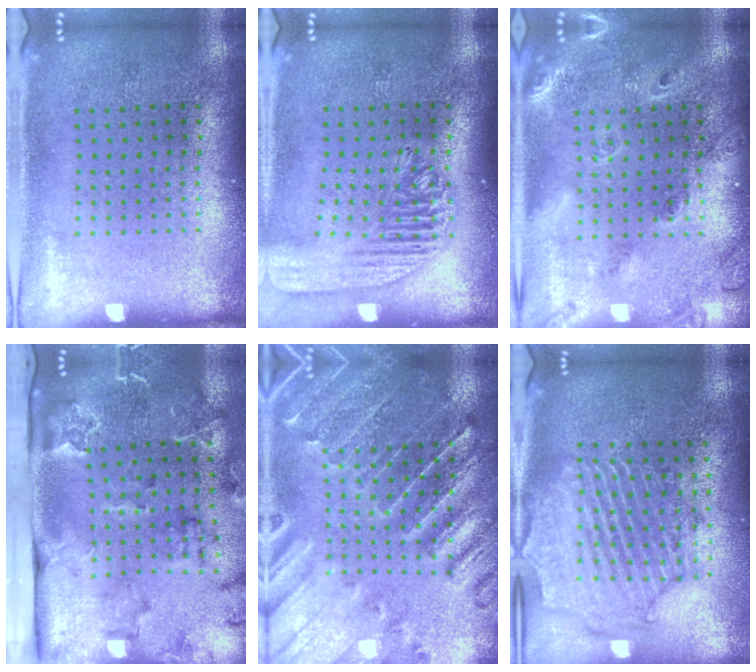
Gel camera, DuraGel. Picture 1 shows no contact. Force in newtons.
{"total": 1.9, "press": 1.7, "slide": 0.9}
{"total": 1.7, "press": 1.6, "slide": 0.8}
{"total": 2.5, "press": 2.3, "slide": 0.9}
{"total": 1.3, "press": 1.3, "slide": 0.4}
{"total": 2.2, "press": 2.1, "slide": 0.8}